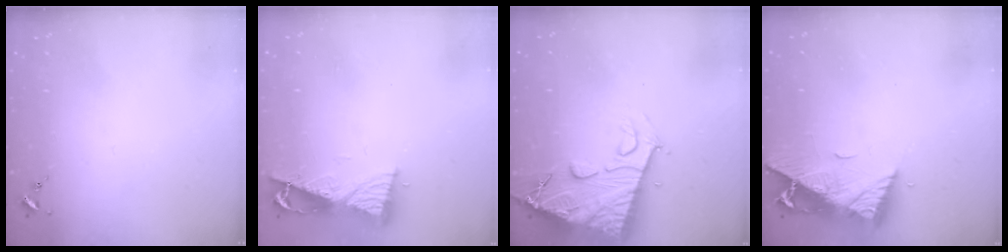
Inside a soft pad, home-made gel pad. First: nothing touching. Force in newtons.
{"total": 8.5, "press": 8.4, "slide": 1.0}
{"total": 14.3, "press": 14.2, "slide": 1.3}
{"total": 10.2, "press": 10.1, "slide": 1.1}